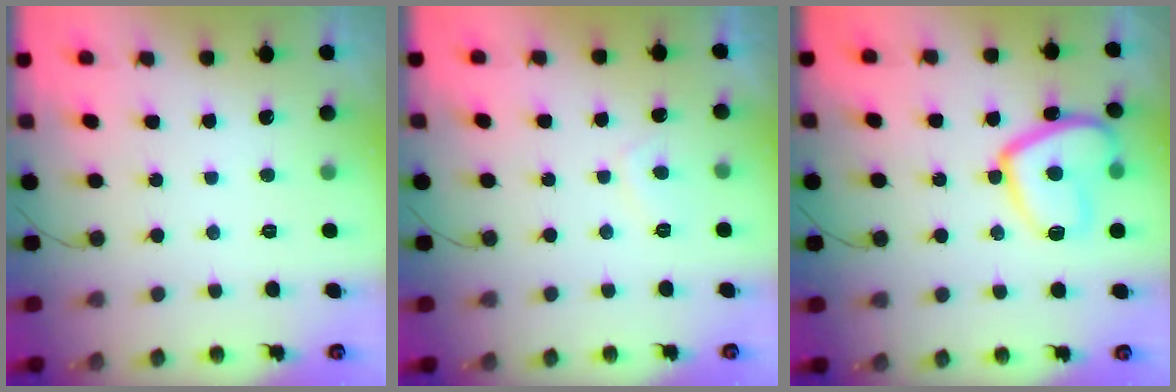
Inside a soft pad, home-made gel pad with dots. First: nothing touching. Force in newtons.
{"total": 1.5, "press": 1.3, "slide": 0.7}
{"total": 13.0, "press": 12.9, "slide": 0.8}